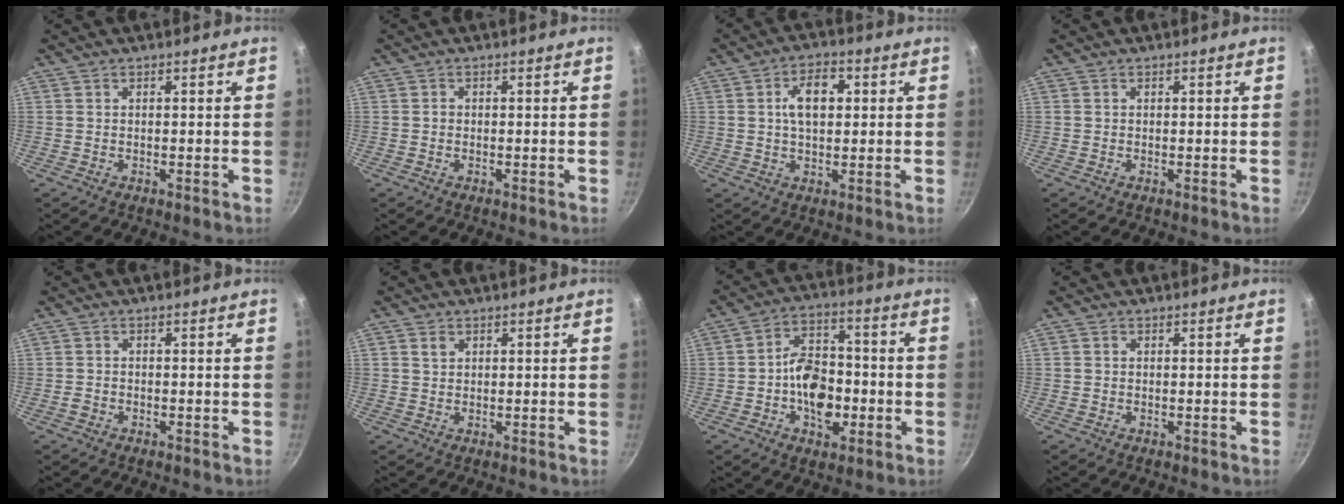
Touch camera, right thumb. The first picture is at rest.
{"total": 0.5, "force": [-0.1, 0.5, 0.1], "torque": [0.000, 0.002, -0.004]}
{"total": 7.7, "force": [1.5, 4.7, 6.0], "torque": [-0.079, 0.008, 0.019]}
{"total": 0.0}
{"total": 1.1, "force": [-0.7, 0.8, 0.3], "torque": [-0.008, 0.009, -0.012]}
{"total": 1.8, "force": [0.8, 1.4, 0.8], "torque": [-0.008, 0.001, 0.014]}
{"total": 12.7, "force": [-2.7, 8.5, 9.1], "torque": [-0.112, 0.031, -0.050]}
{"total": 0.6, "force": [0.1, 0.6, 0.2], "torque": [-0.001, 0.003, 0.000]}